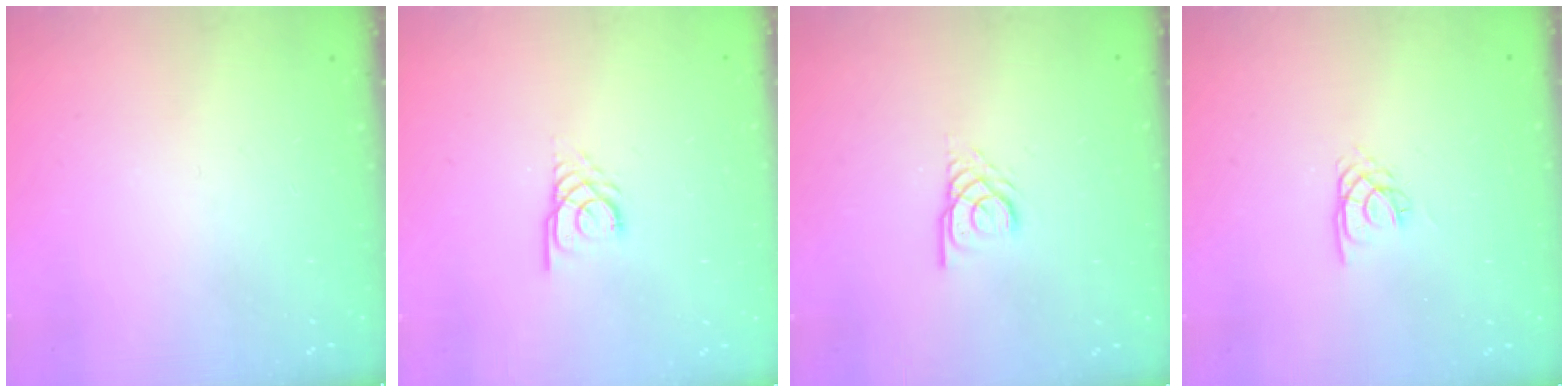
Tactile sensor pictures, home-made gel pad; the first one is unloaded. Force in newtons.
{"total": 3.2, "press": 3.2, "slide": 0.2}
{"total": 2.9, "press": 2.9, "slide": 0.1}
{"total": 2.2, "press": 2.2, "slide": 0.3}